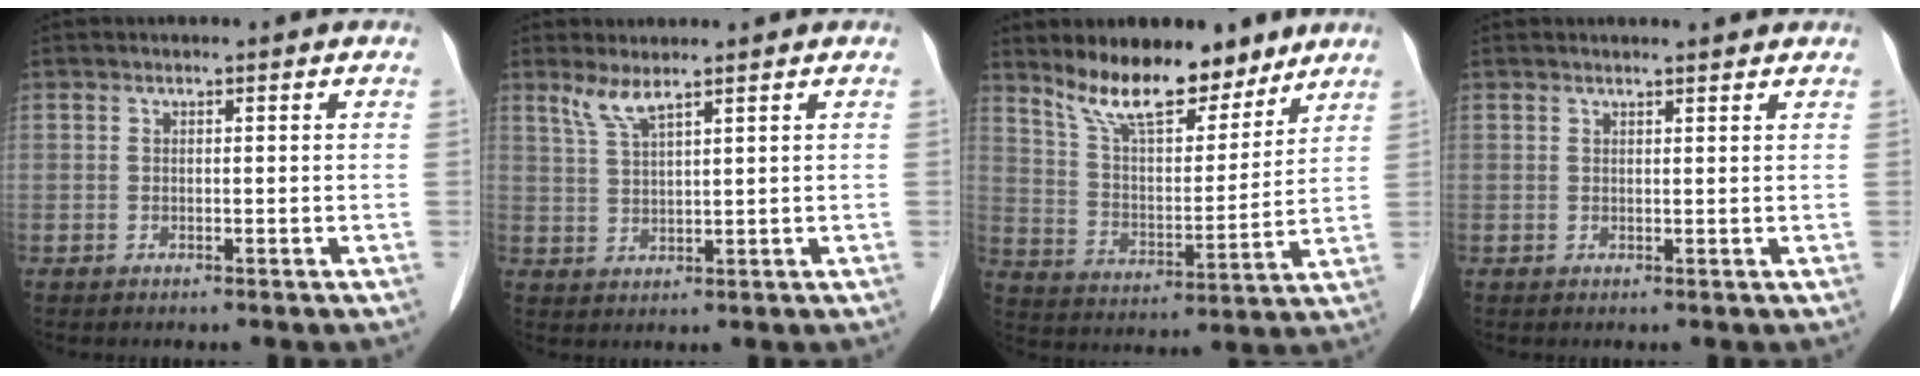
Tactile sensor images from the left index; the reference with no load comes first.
{"total": 3.3, "force": [2.5, 0.1, 2.1], "torque": [-0.053, 0.001, 0.055]}
{"total": 13.3, "force": [10.6, 4.6, 6.6], "torque": [-0.109, -0.002, 0.187]}
{"total": 2.6, "force": [2.4, 0.3, 0.9], "torque": [-0.016, 0.010, 0.028]}